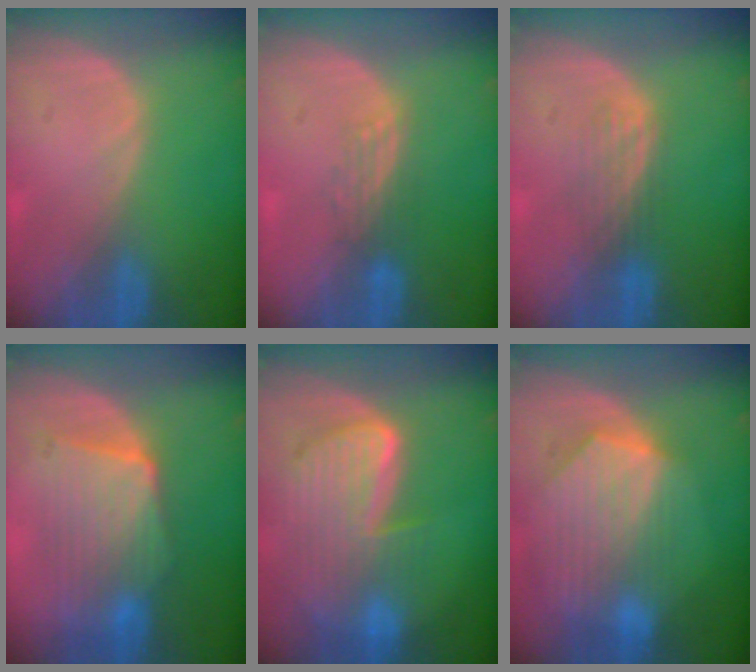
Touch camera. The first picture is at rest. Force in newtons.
{"total": 2.8, "press": 2.4, "slide": 1.4}
{"total": 3.4, "press": 3.0, "slide": 1.6}
{"total": 8.2, "press": 8.1, "slide": 1.4}
{"total": 9.8, "press": 8.2, "slide": 5.2}
{"total": 9.8, "press": 8.6, "slide": 4.7}